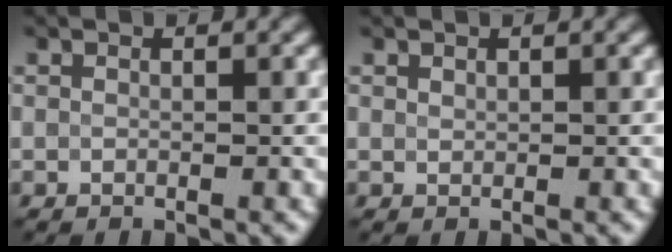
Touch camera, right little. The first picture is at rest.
{"total": 0.6, "force": [0.5, 0.3, 0.2], "torque": [-0.002, 0.000, 0.008]}